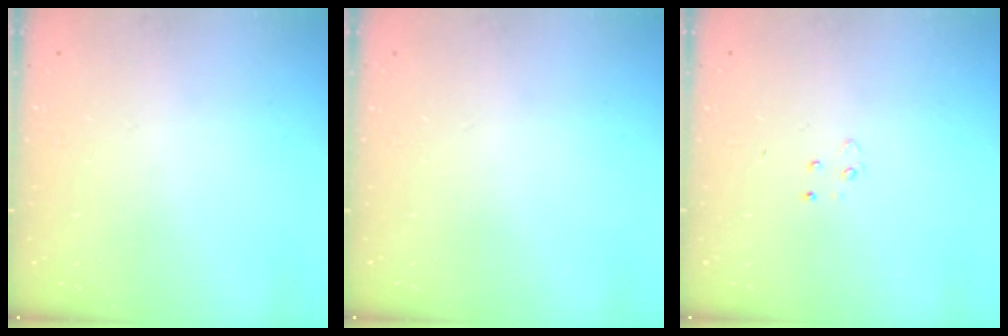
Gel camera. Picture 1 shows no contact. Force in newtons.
{"total": 0.0}
{"total": 3.5, "press": 3.4, "slide": 0.4}